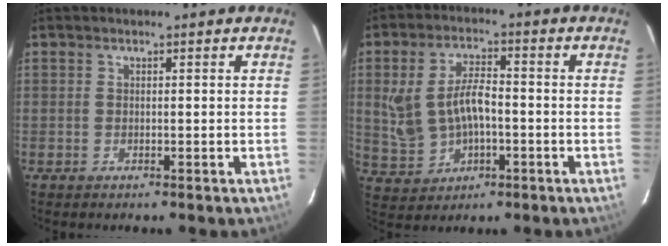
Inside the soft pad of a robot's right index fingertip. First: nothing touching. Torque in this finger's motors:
{"motor_torque": [0.30, -0.02, 0.52, 0.09]}